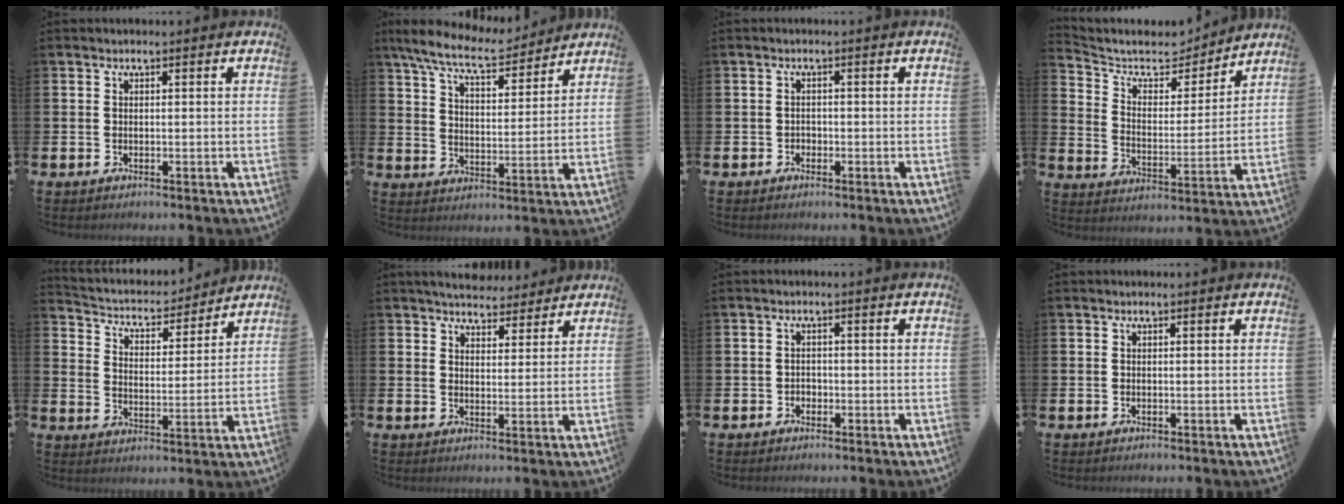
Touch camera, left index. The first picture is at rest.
{"total": 9.0, "force": [8.2, 1.4, 3.4], "torque": [-0.100, -0.040, 0.149]}
{"total": 1.0, "force": [-0.5, 0.9, 0.2], "torque": [-0.003, 0.002, -0.012]}
{"total": 7.3, "force": [6.4, 3.1, 1.9], "torque": [-0.062, -0.051, 0.103]}
{"total": 4.9, "force": [4.5, 1.7, 0.8], "torque": [-0.046, -0.039, 0.073]}
{"total": 5.0, "force": [4.8, 1.4, 0.2], "torque": [-0.011, -0.025, 0.085]}
{"total": 1.2, "force": [-0.6, 1.0, 0.2], "torque": [-0.004, 0.003, -0.014]}
{"total": 0.0}